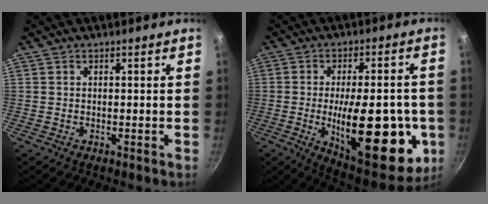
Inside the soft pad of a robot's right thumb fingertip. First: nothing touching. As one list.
[{"total": 24.9, "force": [-4.8, 10.5, 22.1], "torque": [-0.276, -0.001, -0.056]}]